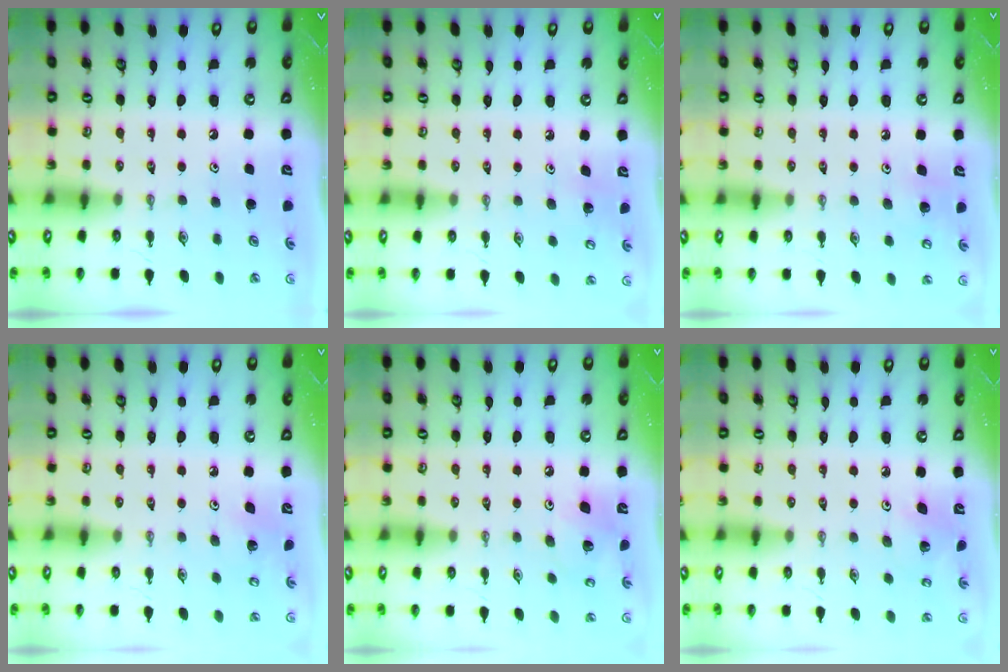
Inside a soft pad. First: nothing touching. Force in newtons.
{"total": 5.3, "press": 5.3, "slide": 0.3}
{"total": 7.0, "press": 6.9, "slide": 1.0}
{"total": 5.0, "press": 5.0, "slide": 0.5}
{"total": 11.6, "press": 11.3, "slide": 2.9}
{"total": 2.9, "press": 2.9, "slide": 0.3}